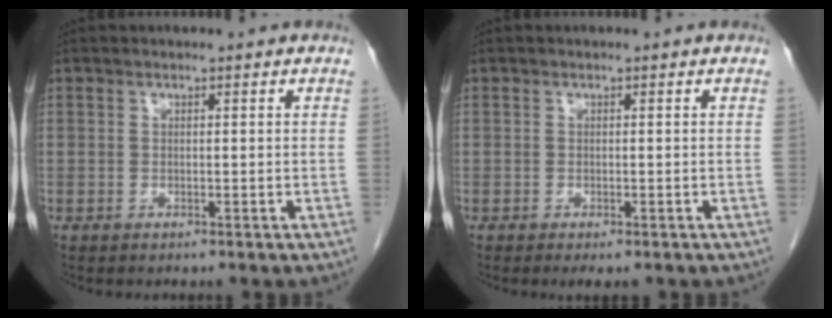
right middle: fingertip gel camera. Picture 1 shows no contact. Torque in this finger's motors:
{"motor_torque": [0.33, -0.16, 0.00, 0.01]}